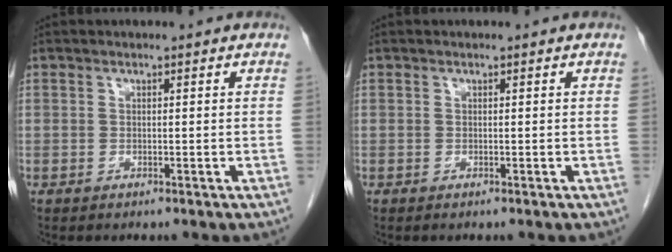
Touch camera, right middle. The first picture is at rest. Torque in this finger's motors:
{"motor_torque": [-0.23, -0.15, -0.01, -0.01]}